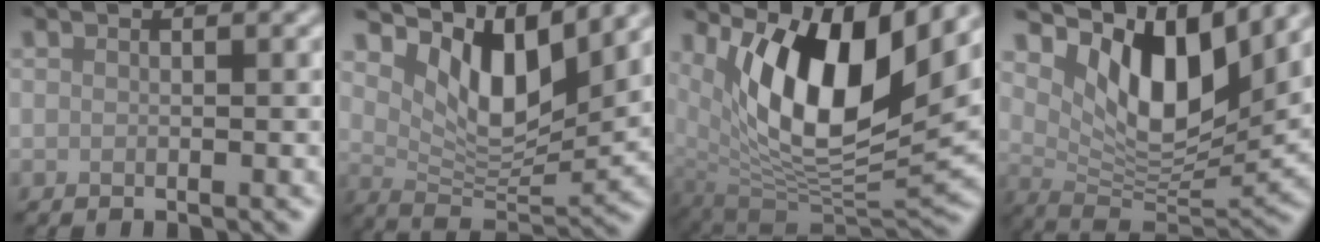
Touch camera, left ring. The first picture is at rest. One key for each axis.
{"total": 8.1, "fx": 4.5, "fy": 3.5, "fz": 5.8, "tx": -0.101, "ty": -0.008, "tz": 0.081}
{"total": 12.0, "fx": 4.6, "fy": 5.0, "fz": 9.9, "tx": -0.163, "ty": -0.022, "tz": 0.093}
{"total": 9.6, "fx": 5.0, "fy": 4.3, "fz": 7.0, "tx": -0.115, "ty": -0.013, "tz": 0.092}